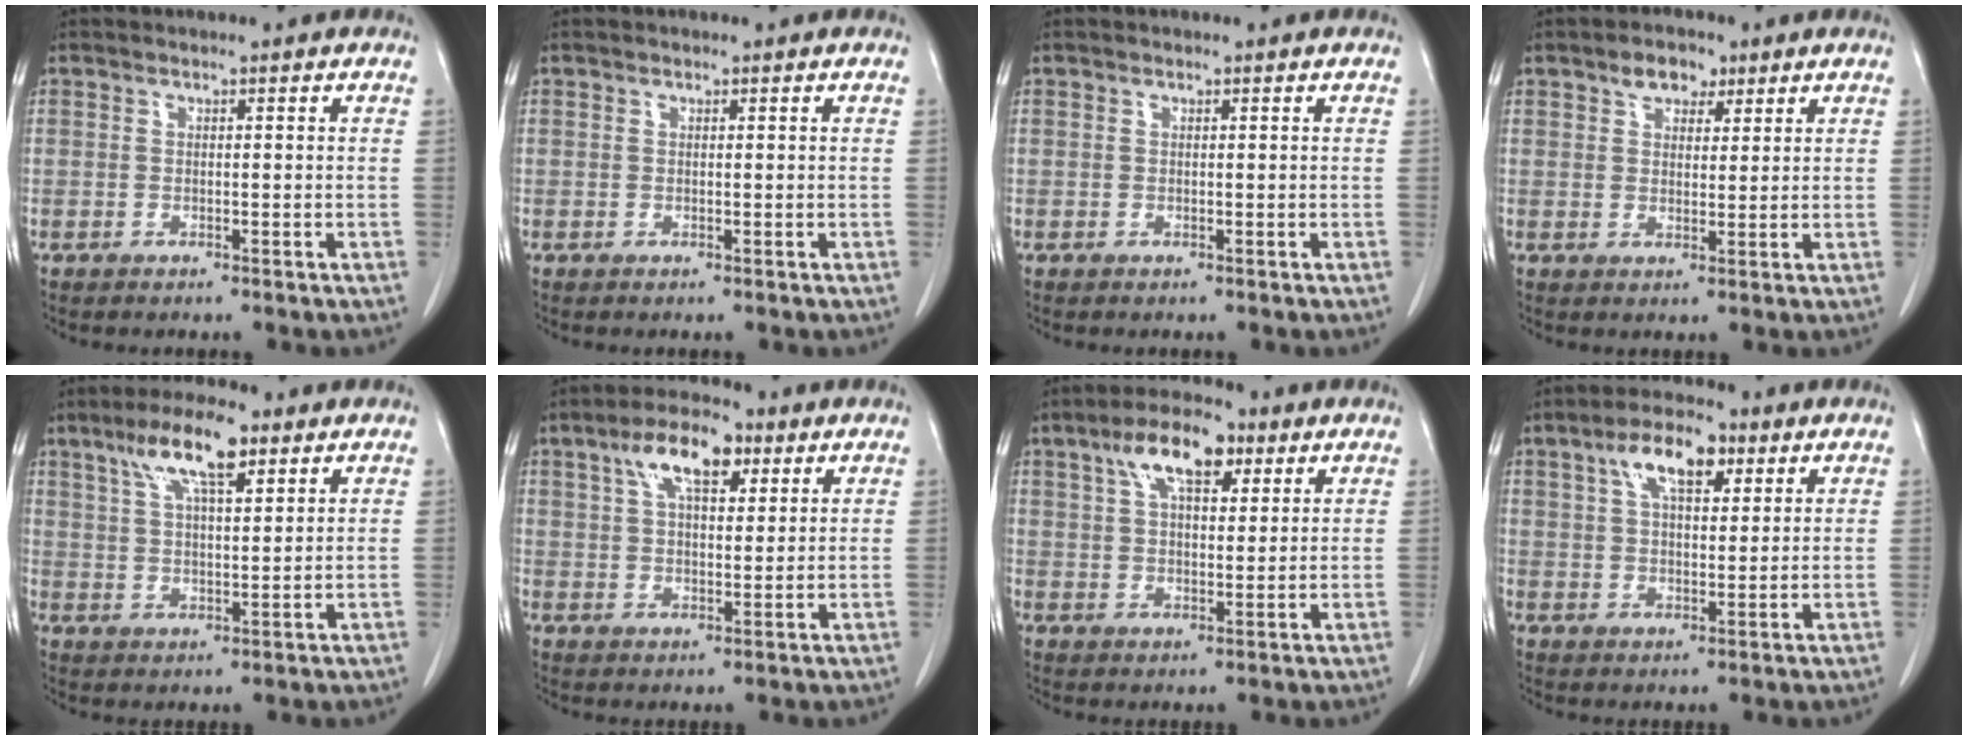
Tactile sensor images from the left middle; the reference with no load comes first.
{"total": 0.0}
{"total": 0.0}
{"total": 4.2, "force": [2.6, 2.5, 2.1], "torque": [-0.033, 0.011, 0.044]}
{"total": 9.5, "force": [5.5, 2.4, 7.3], "torque": [-0.141, 0.014, 0.098]}
{"total": 9.2, "force": [4.6, 3.8, 6.9], "torque": [-0.126, 0.021, 0.081]}
{"total": 9.6, "force": [5.1, 3.9, 7.2], "torque": [-0.132, 0.022, 0.089]}
{"total": 7.6, "force": [3.6, 3.2, 5.8], "torque": [-0.106, 0.018, 0.062]}